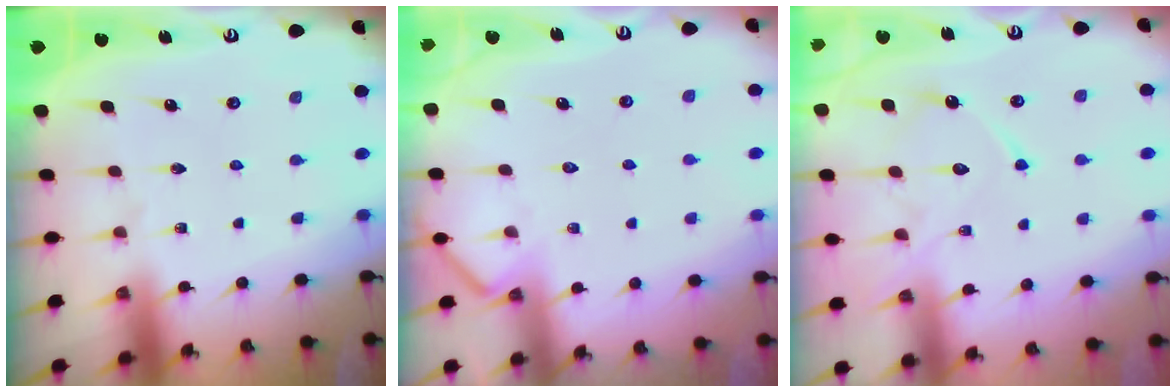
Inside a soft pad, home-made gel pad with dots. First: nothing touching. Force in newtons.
{"total": 5.3, "press": 5.2, "slide": 0.6}
{"total": 12.8, "press": 12.8, "slide": 1.2}